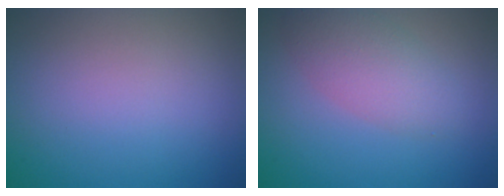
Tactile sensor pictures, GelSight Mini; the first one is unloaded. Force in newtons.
{"total": 3.8, "press": 3.8, "slide": 0.0}